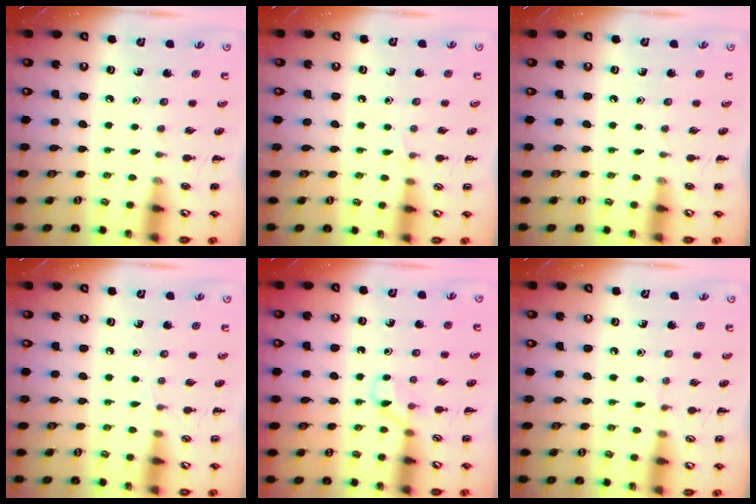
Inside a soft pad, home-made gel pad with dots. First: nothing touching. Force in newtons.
{"total": 3.1, "press": 2.9, "slide": 1.2}
{"total": 0.0}
{"total": 2.9, "press": 2.7, "slide": 1.1}
{"total": 3.7, "press": 3.4, "slide": 1.4}
{"total": 2.8, "press": 2.5, "slide": 1.1}